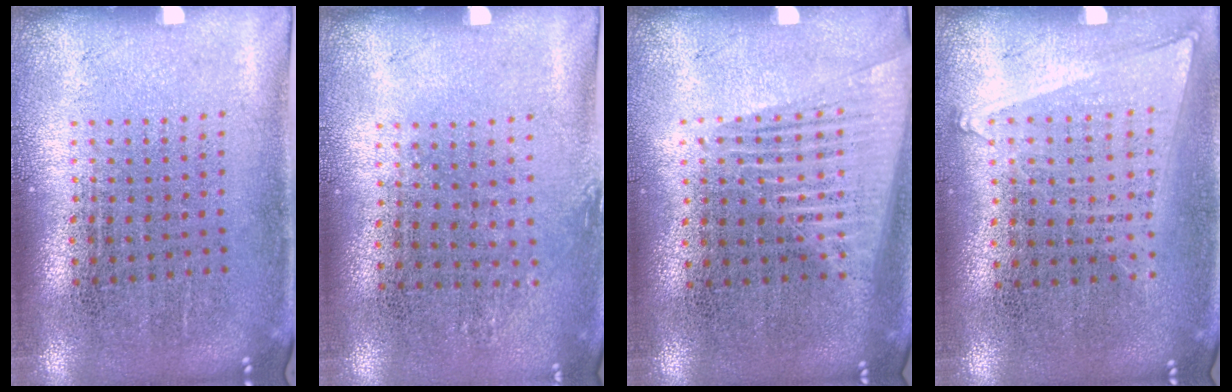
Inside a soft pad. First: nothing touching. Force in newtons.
{"total": 0.7, "press": 0.6, "slide": 0.4}
{"total": 1.5, "press": 1.4, "slide": 0.5}
{"total": 1.1, "press": 1.0, "slide": 0.5}